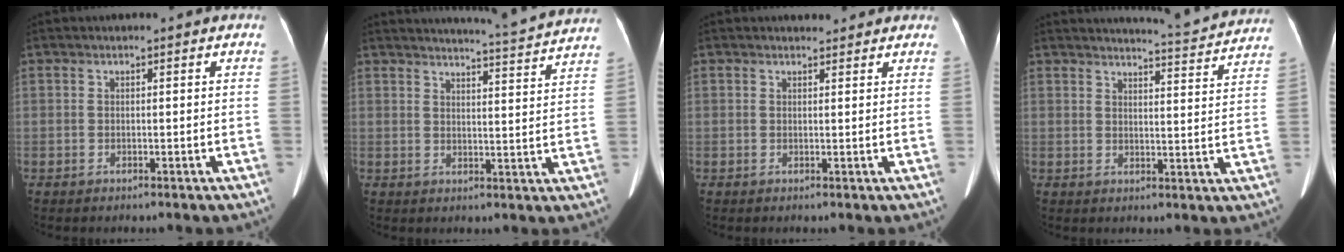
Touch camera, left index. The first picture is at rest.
{"total": 13.9, "force": [13.4, -1.0, 3.5], "torque": [-0.060, -0.040, 0.153]}
{"total": 2.8, "force": [2.6, 1.0, 0.6], "torque": [-0.007, 0.008, 0.027]}
{"total": 11.0, "force": [10.8, -0.2, 2.0], "torque": [-0.030, -0.027, 0.120]}